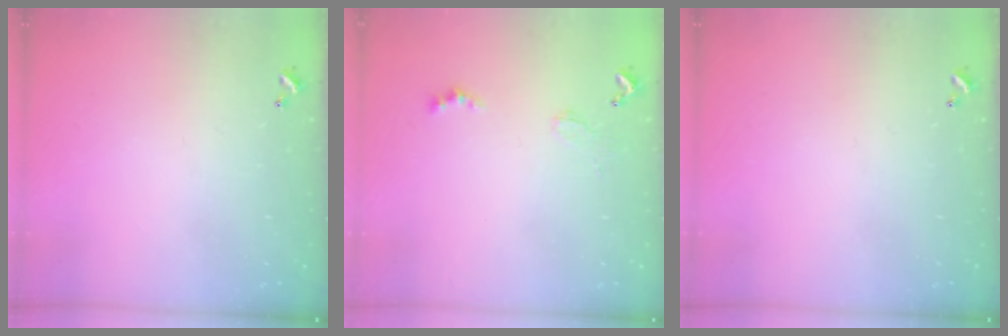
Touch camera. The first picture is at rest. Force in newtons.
{"total": 1.5, "press": 1.5, "slide": 0.5}
{"total": 0.0}